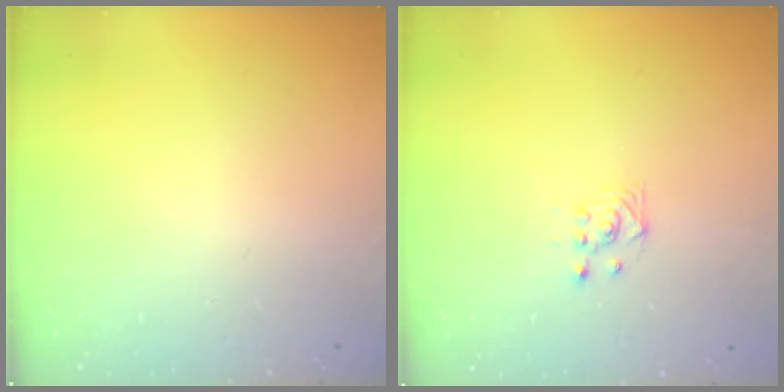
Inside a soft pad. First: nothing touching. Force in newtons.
{"total": 3.8, "press": 3.8, "slide": 0.3}